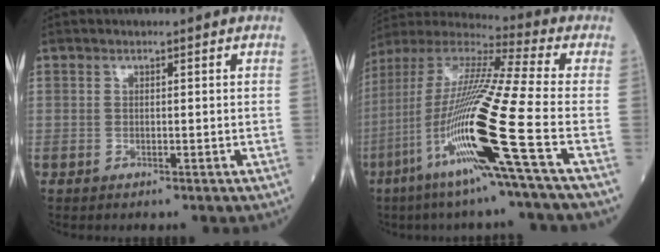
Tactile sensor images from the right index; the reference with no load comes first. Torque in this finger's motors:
{"motor_torque": [1.32, -0.82, 1.06, 0.21]}